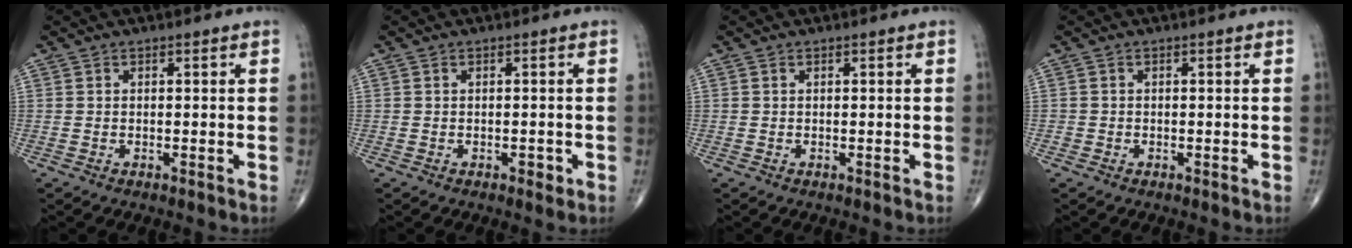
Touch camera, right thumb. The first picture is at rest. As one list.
[{"total": 1.3, "force": [-0.5, 0.8, 0.9], "torque": [-0.008, -0.001, -0.006]}, {"total": 0.0}, {"total": 0.7, "force": [-0.2, 0.6, 0.0], "torque": [0.002, 0.005, -0.005]}]